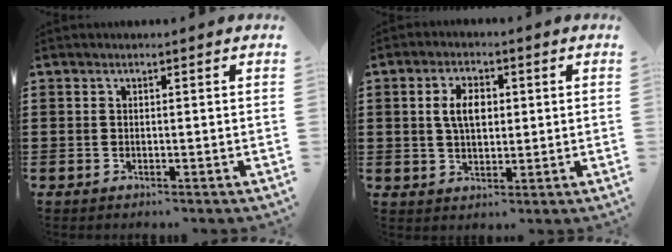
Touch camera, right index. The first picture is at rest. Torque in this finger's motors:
{"motor_torque": [0.25, -0.24, 0.30, 0.10]}